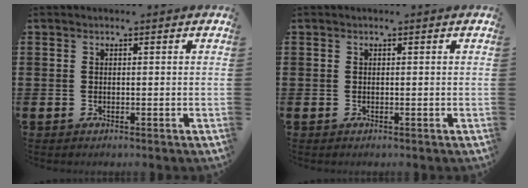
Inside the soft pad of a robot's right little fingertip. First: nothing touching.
{"total": 0.0}